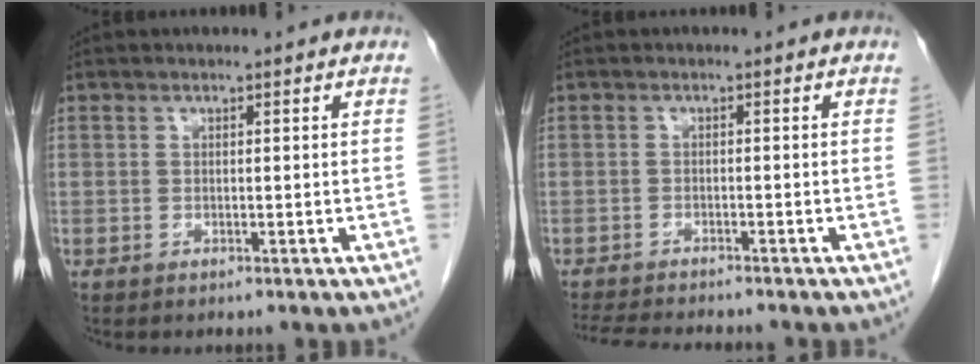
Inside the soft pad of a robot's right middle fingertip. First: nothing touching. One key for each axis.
{"total": 8.3, "fx": -7.6, "fy": 0.6, "fz": 3.4, "tx": -0.055, "ty": -0.015, "tz": -0.116}